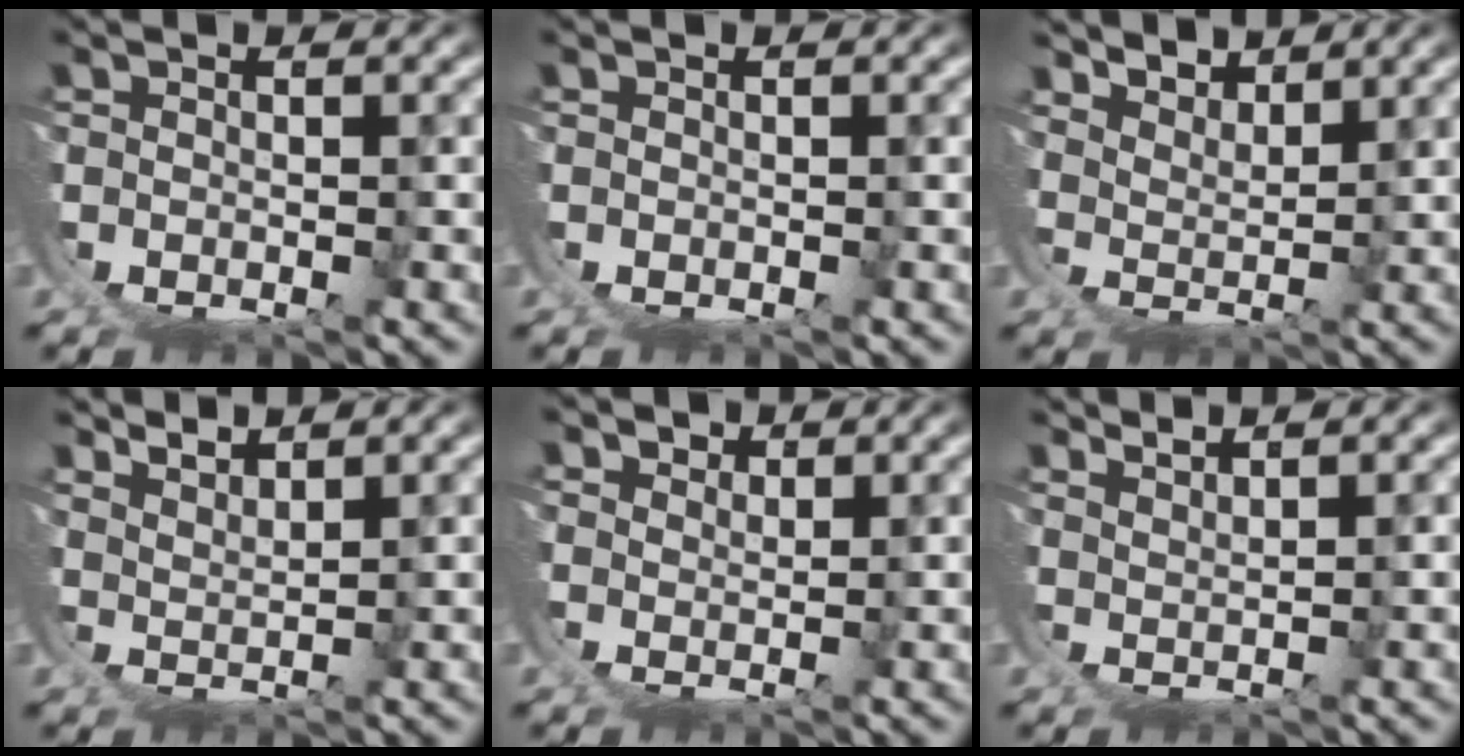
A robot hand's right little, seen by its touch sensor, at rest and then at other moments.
{"total": 0.0}
{"total": 3.3, "force": [2.5, 1.2, 1.8], "torque": [-0.038, -0.020, 0.046]}
{"total": 2.4, "force": [2.1, 0.3, 1.0], "torque": [-0.023, -0.013, 0.043]}
{"total": 1.3, "force": [1.3, -0.4, 0.3], "torque": [-0.004, -0.006, 0.029]}
{"total": 2.3, "force": [2.1, -0.9, 0.4], "torque": [-0.006, -0.004, 0.042]}